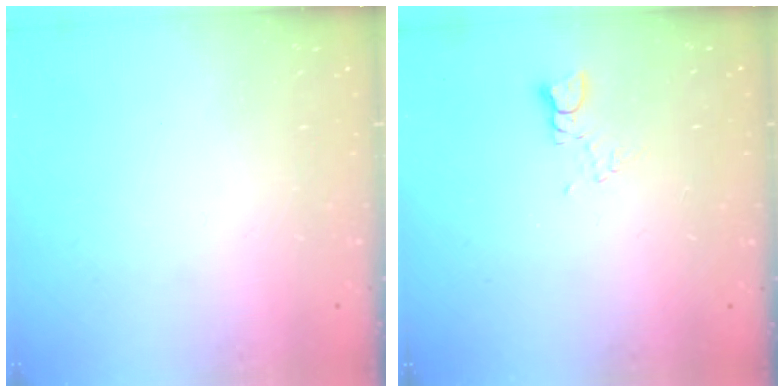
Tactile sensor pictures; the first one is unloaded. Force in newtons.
{"total": 1.7, "press": 1.6, "slide": 0.3}